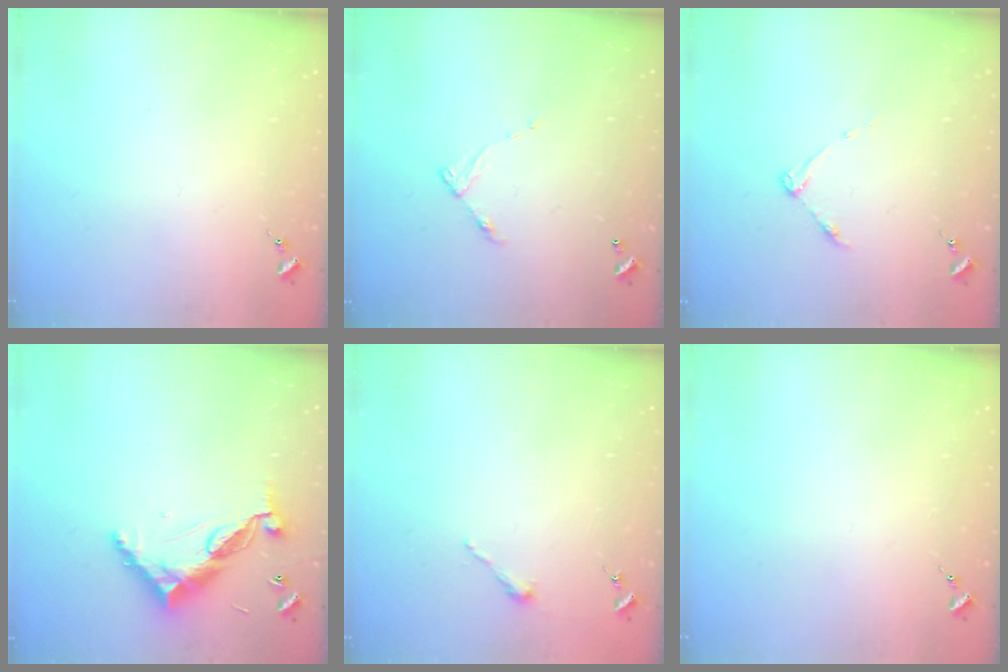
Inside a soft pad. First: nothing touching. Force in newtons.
{"total": 6.1, "press": 6.1, "slide": 0.5}
{"total": 3.7, "press": 3.7, "slide": 0.4}
{"total": 11.5, "press": 11.4, "slide": 1.0}
{"total": 2.5, "press": 2.5, "slide": 0.2}
{"total": 0.0}